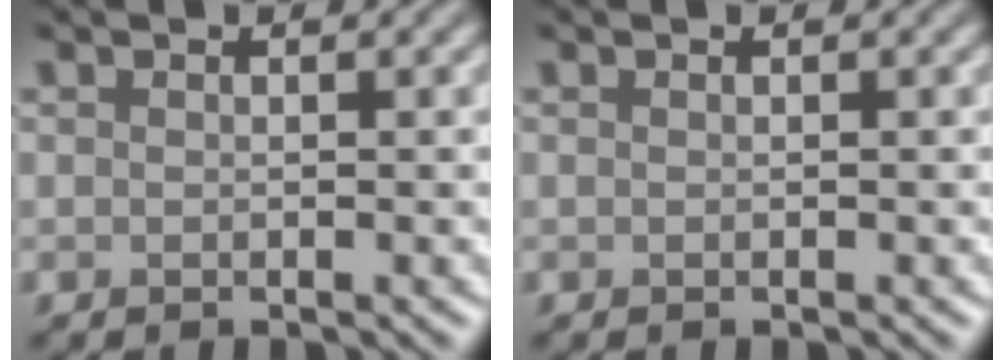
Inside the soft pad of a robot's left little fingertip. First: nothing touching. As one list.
[{"total": 0.0}]